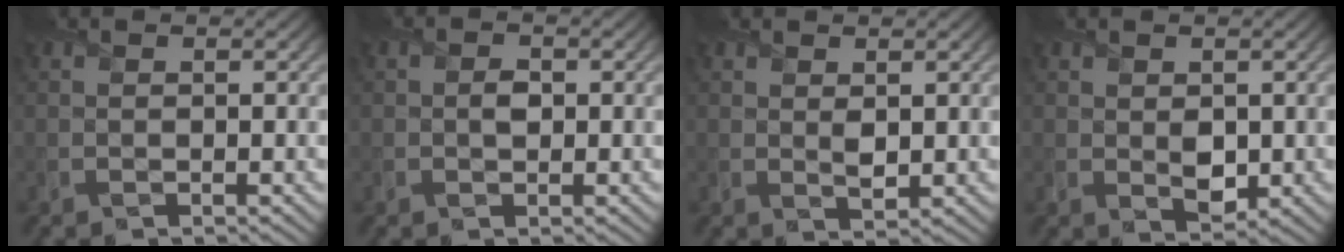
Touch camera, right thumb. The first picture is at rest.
{"total": 1.5, "force": [0.0, 1.1, 1.0], "torque": [-0.019, 0.001, -0.003]}
{"total": 1.5, "force": [0.6, 0.8, 1.1], "torque": [-0.024, -0.007, 0.014]}
{"total": 2.5, "force": [0.3, 1.8, 1.7], "torque": [-0.036, -0.009, 0.011]}